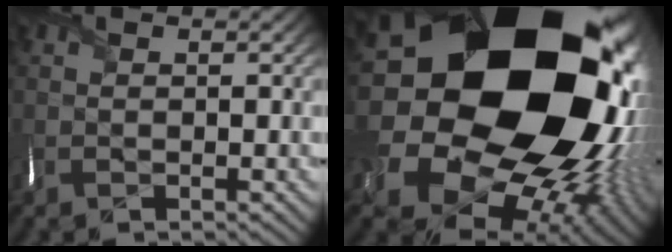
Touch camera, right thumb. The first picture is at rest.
{"total": 25.0, "force": [3.6, 19.3, 15.5], "torque": [-0.325, -0.062, 0.048]}